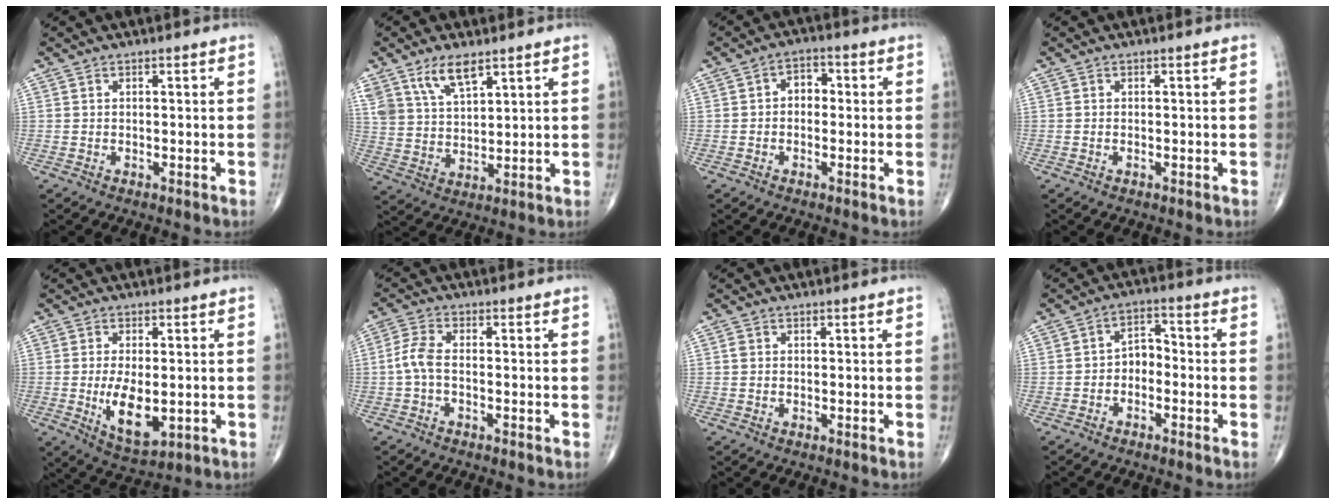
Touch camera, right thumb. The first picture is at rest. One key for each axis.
{"total": 8.1, "fx": 5.4, "fy": 3.5, "fz": 5.0, "tx": -0.086, "ty": -0.025, "tz": 0.110}
{"total": 3.9, "fx": 0.0, "fy": 2.9, "fz": 2.6, "tx": -0.020, "ty": 0.017, "tz": -0.009}
{"total": 0.0}
{"total": 9.2, "fx": -1.2, "fy": 4.4, "fz": 7.9, "tx": -0.128, "ty": -0.019, "tz": -0.009}
{"total": 3.9, "fx": -0.9, "fy": 1.7, "fz": 3.5, "tx": -0.083, "ty": 0.009, "tz": -0.027}
{"total": 0.8, "fx": 0.0, "fy": 0.8, "fz": 0.4, "tx": -0.005, "ty": 0.001, "tz": -0.001}
{"total": 4.4, "fx": -1.5, "fy": 3.1, "fz": 2.7, "tx": -0.029, "ty": 0.032, "tz": -0.038}